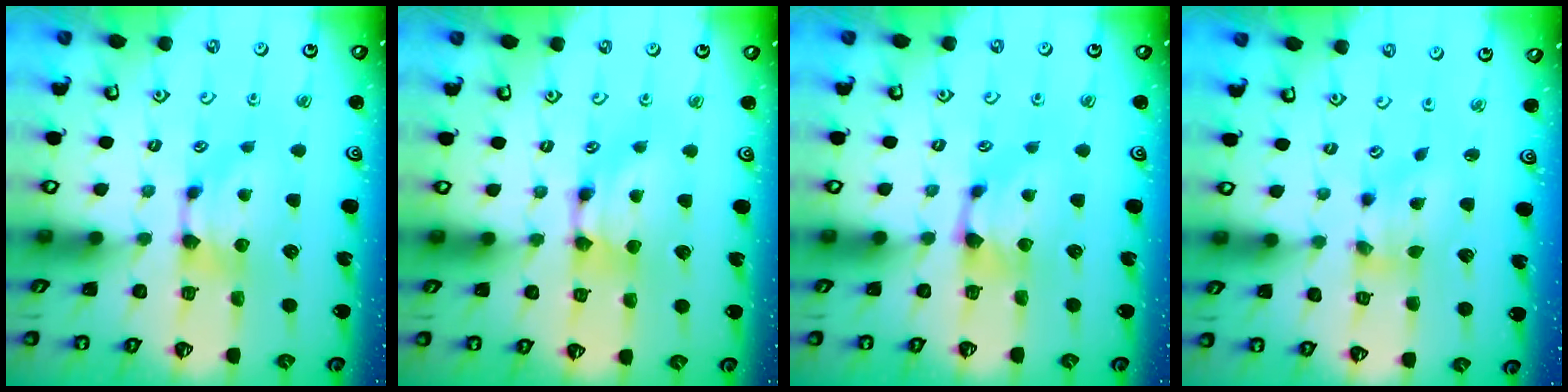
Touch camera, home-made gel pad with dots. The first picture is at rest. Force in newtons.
{"total": 2.0, "press": 2.0, "slide": 0.1}
{"total": 1.0, "press": 0.3, "slide": 0.9}
{"total": 1.6, "press": 0.2, "slide": 1.5}